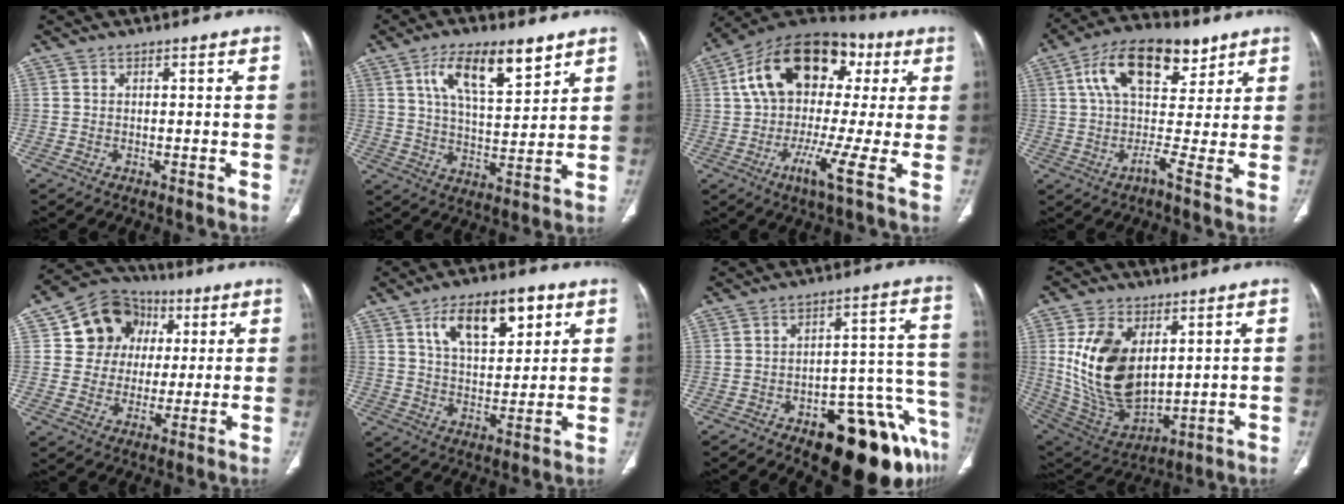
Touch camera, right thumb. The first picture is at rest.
{"total": 13.0, "force": [7.1, 4.9, 9.8], "torque": [-0.148, -0.028, 0.127]}
{"total": 21.3, "force": [3.3, 9.8, 18.7], "torque": [-0.285, 0.026, 0.032]}
{"total": 14.5, "force": [6.0, 7.2, 11.1], "torque": [-0.158, 0.006, 0.090]}
{"total": 13.0, "force": [3.6, 11.7, 4.4], "torque": [-0.030, 0.009, 0.058]}
{"total": 13.5, "force": [6.3, 6.6, 9.9], "torque": [-0.130, -0.016, 0.107]}
{"total": 20.2, "force": [-11.8, 8.2, 14.3], "torque": [-0.100, 0.093, -0.157]}
{"total": 18.4, "force": [4.3, 10.9, 14.2], "torque": [-0.249, -0.025, 0.105]}